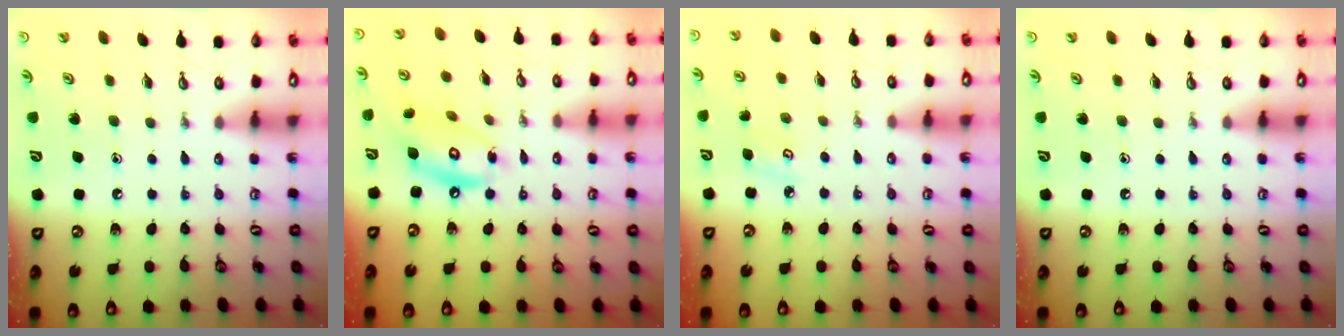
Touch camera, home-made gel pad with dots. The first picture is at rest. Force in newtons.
{"total": 12.5, "press": 12.5, "slide": 0.9}
{"total": 3.4, "press": 3.4, "slide": 0.3}
{"total": 0.0}